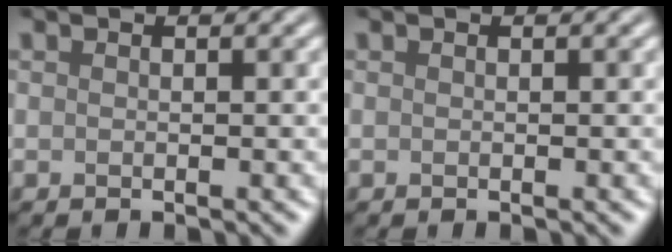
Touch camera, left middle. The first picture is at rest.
{"total": 0.0}